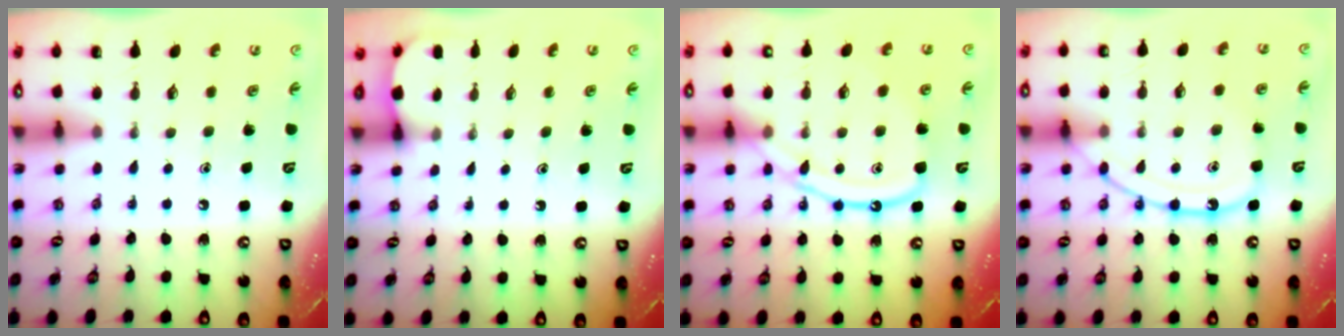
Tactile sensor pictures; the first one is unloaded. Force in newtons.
{"total": 1.8, "press": 1.7, "slide": 0.2}
{"total": 12.0, "press": 11.9, "slide": 1.3}
{"total": 13.0, "press": 13.0, "slide": 1.2}